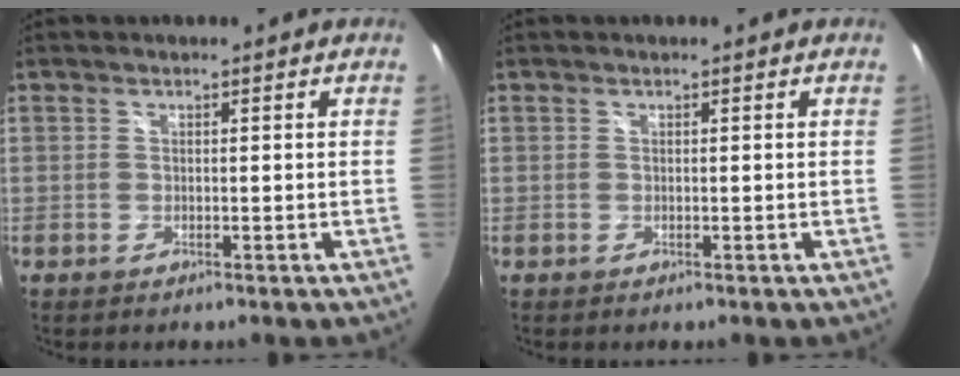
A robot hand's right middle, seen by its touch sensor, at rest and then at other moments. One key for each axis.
{"total": 0.0}